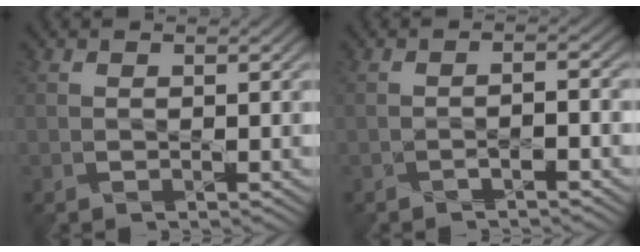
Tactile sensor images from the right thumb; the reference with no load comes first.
{"total": 1.6, "force": [-1.4, 0.2, 0.9], "torque": [-0.014, 0.004, -0.031]}